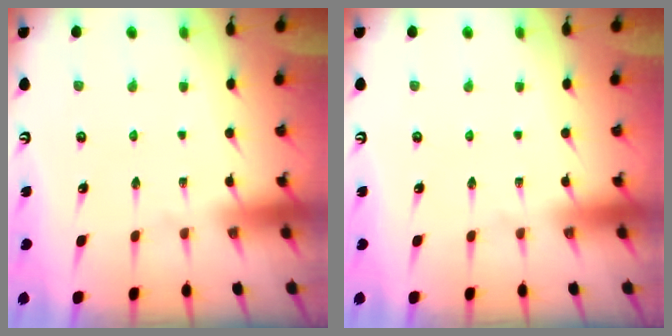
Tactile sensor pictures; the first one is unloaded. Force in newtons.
{"total": 0.0}